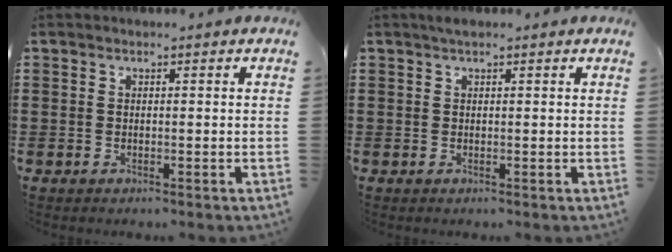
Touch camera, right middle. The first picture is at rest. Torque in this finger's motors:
{"motor_torque": [0.40, -0.44, 0.19, 0.04]}